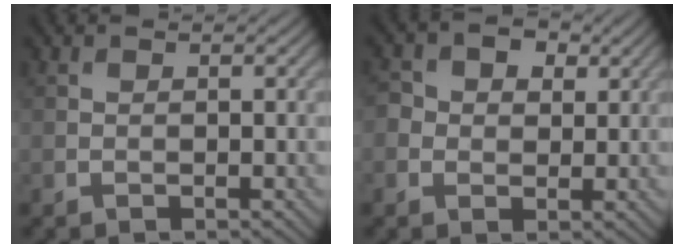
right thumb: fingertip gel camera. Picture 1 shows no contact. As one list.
[{"total": 4.5, "force": [1.2, 3.8, 2.1], "torque": [-0.052, 0.003, 0.011]}]